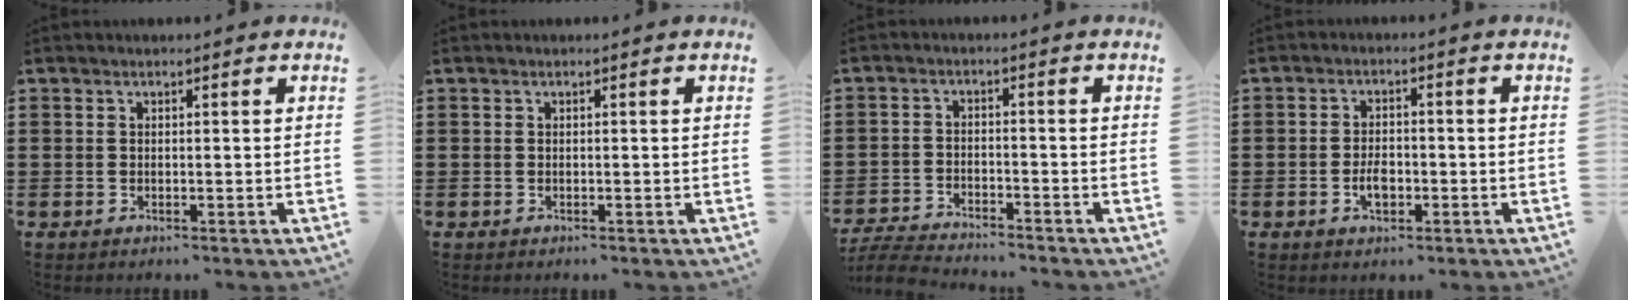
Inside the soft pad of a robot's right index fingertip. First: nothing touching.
{"total": 0.0}
{"total": 4.7, "force": [-4.7, 0.3, 0.8], "torque": [-0.033, -0.005, -0.098]}
{"total": 3.1, "force": [-1.1, 1.6, 2.5], "torque": [-0.047, 0.001, -0.018]}